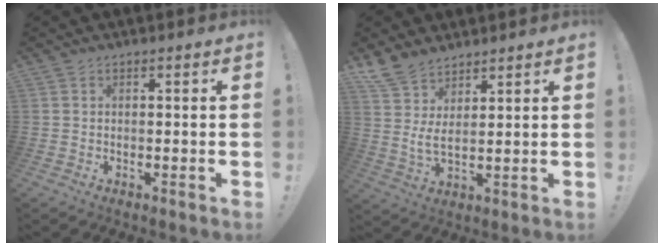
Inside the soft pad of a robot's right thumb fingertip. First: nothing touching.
{"total": 7.7, "force": [5.7, 2.8, 4.3], "torque": [-0.090, -0.026, 0.110]}